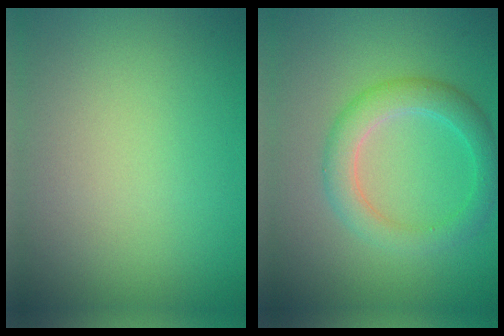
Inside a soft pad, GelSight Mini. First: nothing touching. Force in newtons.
{"total": 3.7, "press": 3.7, "slide": 0.0}